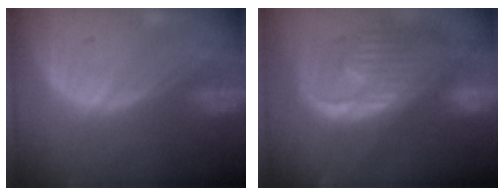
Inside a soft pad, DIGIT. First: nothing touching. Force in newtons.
{"total": 12.8, "press": 10.9, "slide": 6.6}